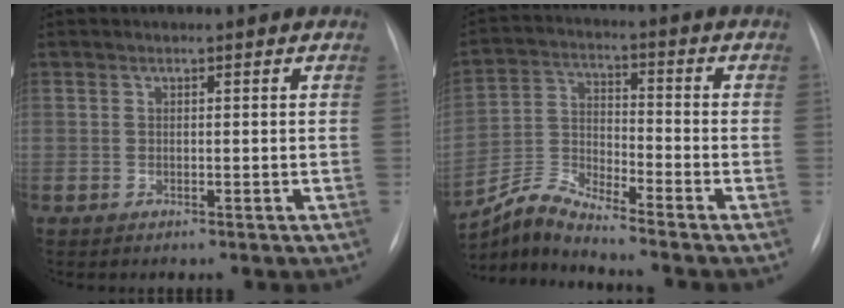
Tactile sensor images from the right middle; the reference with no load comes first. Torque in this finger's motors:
{"motor_torque": [-0.21, -0.10, -0.04, 0.00]}